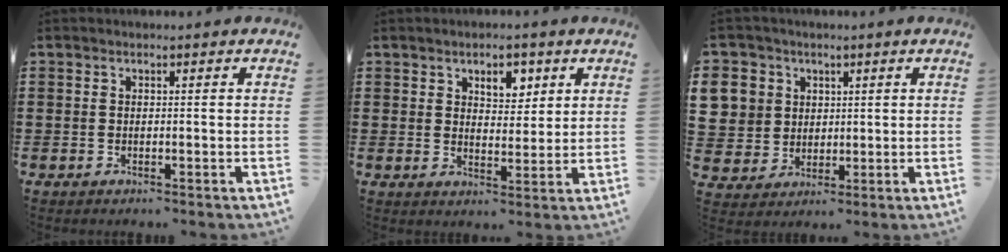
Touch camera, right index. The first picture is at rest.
{"total": 4.7, "force": [2.8, 2.7, 2.6], "torque": [-0.038, 0.004, 0.044]}
{"total": 6.9, "force": [2.1, 6.5, 0.7], "torque": [-0.055, 0.015, 0.040]}